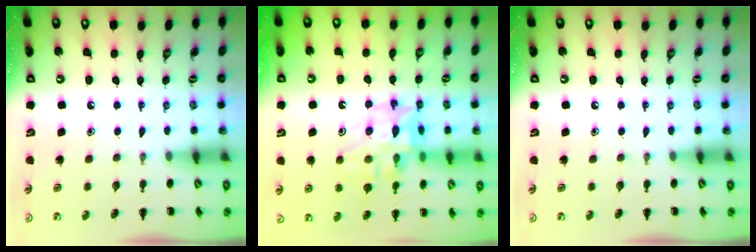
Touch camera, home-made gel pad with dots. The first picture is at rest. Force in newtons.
{"total": 13.9, "press": 13.7, "slide": 2.1}
{"total": 0.0}